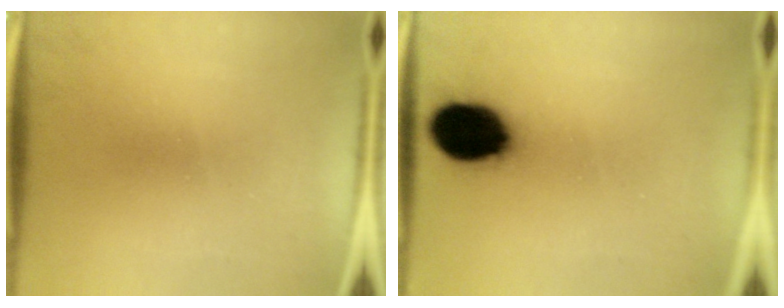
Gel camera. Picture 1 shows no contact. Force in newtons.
{"total": 15.5}